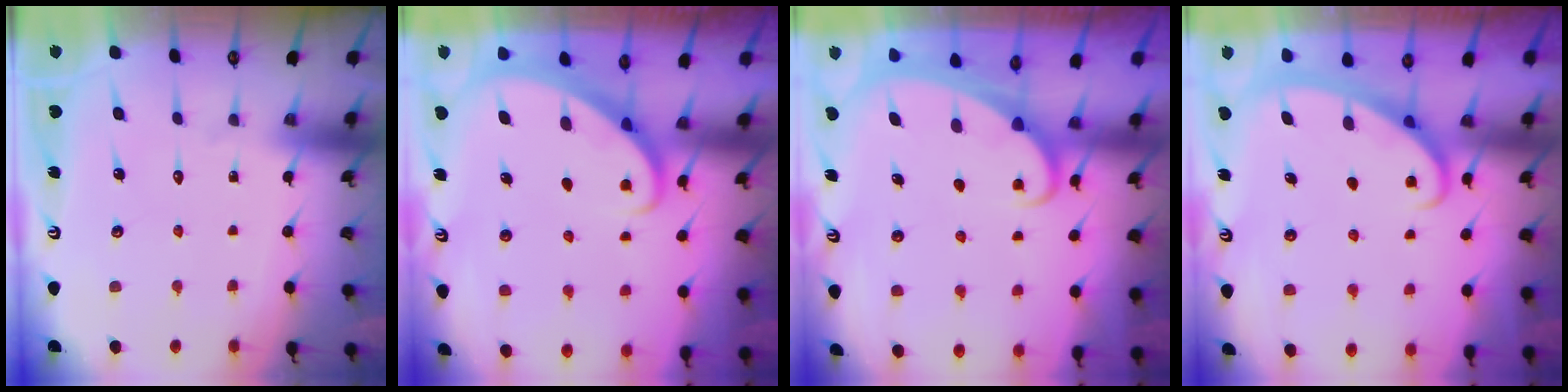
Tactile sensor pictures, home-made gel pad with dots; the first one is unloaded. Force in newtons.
{"total": 2.5, "press": 2.5, "slide": 0.3}
{"total": 2.0, "press": 2.0, "slide": 0.2}
{"total": 2.8, "press": 2.8, "slide": 0.4}